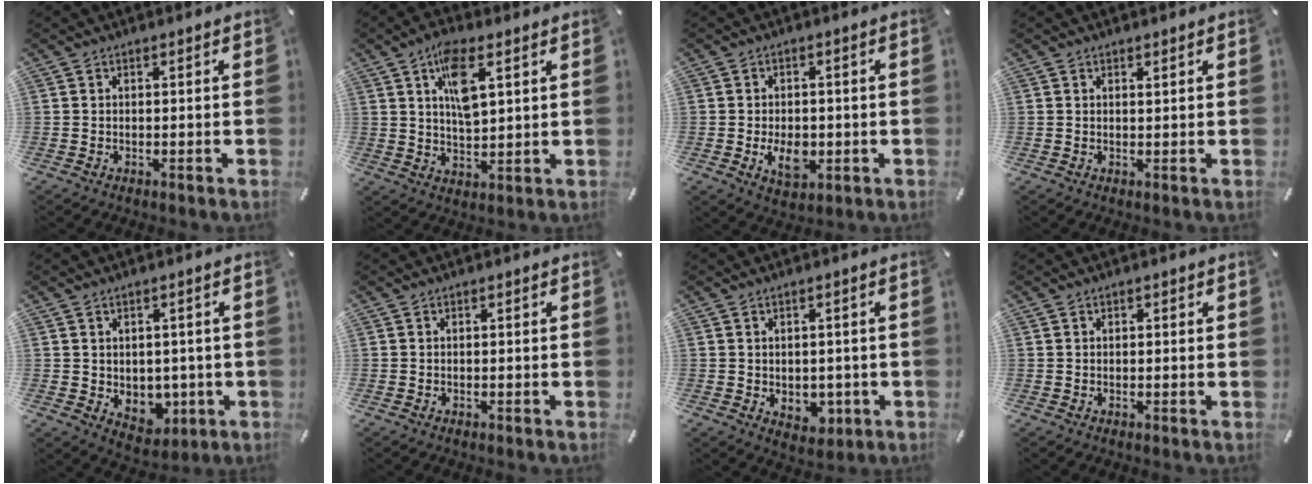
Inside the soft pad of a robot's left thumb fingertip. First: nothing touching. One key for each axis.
{"total": 9.5, "fx": 4.3, "fy": 4.1, "fz": 7.5, "tx": -0.120, "ty": -0.009, "tz": 0.072}
{"total": 7.0, "fx": -1.4, "fy": 4.6, "fz": 5.1, "tx": -0.086, "ty": -0.002, "tz": -0.024}
{"total": 0.6, "fx": 0.4, "fy": 0.3, "fz": 0.2, "tx": -0.004, "ty": -0.001, "tz": 0.009}
{"total": 5.2, "fx": 0.9, "fy": 4.8, "fz": 1.7, "tx": 0.001, "ty": -0.013, "tz": 0.016}
{"total": 0.0}
{"total": 3.6, "fx": -0.1, "fy": 3.3, "fz": 1.5, "tx": -0.003, "ty": -0.004, "tz": -0.002}
{"total": 0.6, "fx": 0.2, "fy": 0.5, "fz": 0.2, "tx": -0.002, "ty": 0.003, "tz": 0.004}